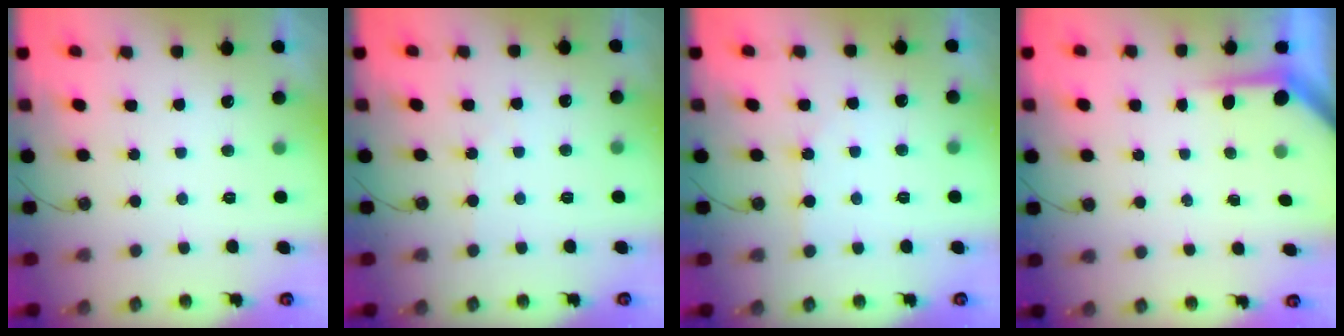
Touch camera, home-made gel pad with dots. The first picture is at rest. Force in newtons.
{"total": 2.6, "press": 2.6, "slide": 0.5}
{"total": 2.9, "press": 2.8, "slide": 0.5}
{"total": 3.8, "press": 3.8, "slide": 0.4}